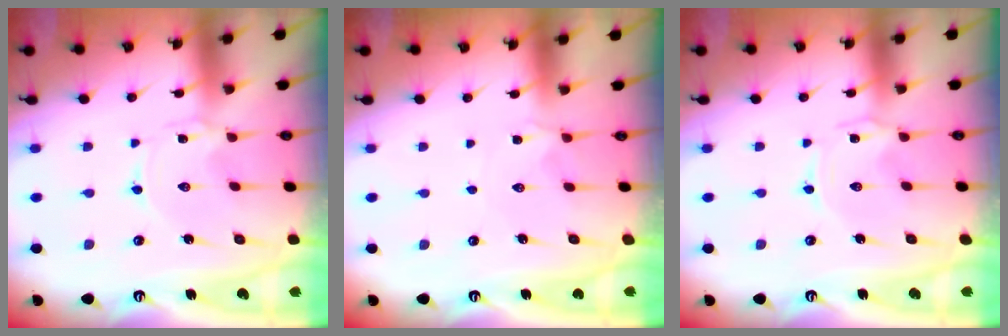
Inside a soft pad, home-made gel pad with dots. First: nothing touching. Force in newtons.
{"total": 2.9, "press": 2.9, "slide": 0.7}
{"total": 0.0}